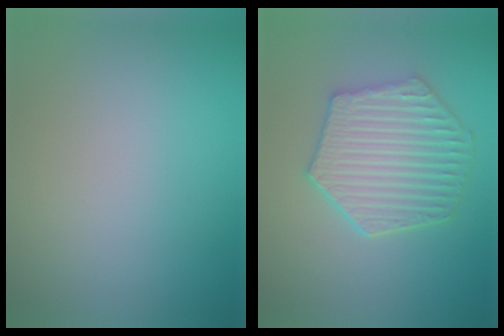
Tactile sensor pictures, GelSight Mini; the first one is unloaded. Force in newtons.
{"total": 6.3, "press": 5.1, "slide": 3.8}